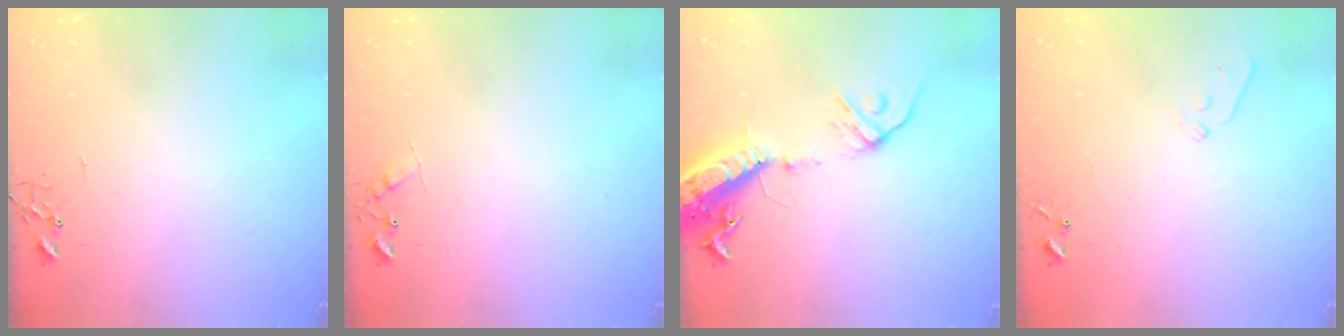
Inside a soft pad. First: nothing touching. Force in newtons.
{"total": 7.0, "press": 7.0, "slide": 0.8}
{"total": 16.2, "press": 15.8, "slide": 3.4}
{"total": 5.2, "press": 5.2, "slide": 0.5}